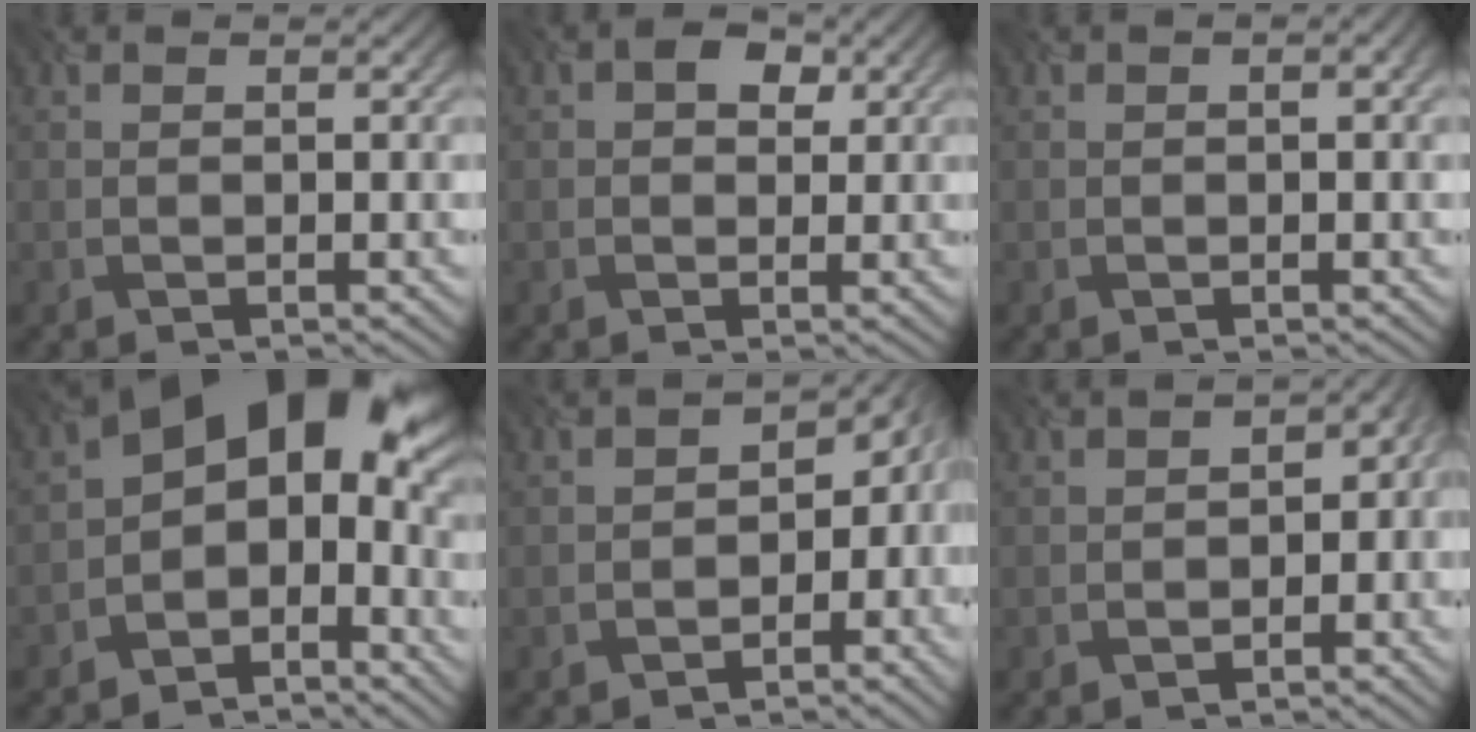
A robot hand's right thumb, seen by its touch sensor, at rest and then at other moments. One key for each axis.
{"total": 1.9, "fx": 0.6, "fy": 1.5, "fz": 1.0, "tx": -0.016, "ty": 0.006, "tz": 0.011}
{"total": 1.9, "fx": 0.3, "fy": 0.7, "fz": 1.7, "tx": -0.016, "ty": 0.001, "tz": -0.002}
{"total": 12.8, "fx": -1.2, "fy": 8.0, "fz": 9.9, "tx": -0.137, "ty": 0.010, "tz": -0.030}
{"total": 7.1, "fx": -3.5, "fy": 3.9, "fz": 4.8, "tx": -0.058, "ty": -0.017, "tz": -0.047}
{"total": 4.5, "fx": -2.3, "fy": 2.4, "fz": 3.0, "tx": -0.033, "ty": -0.009, "tz": -0.030}